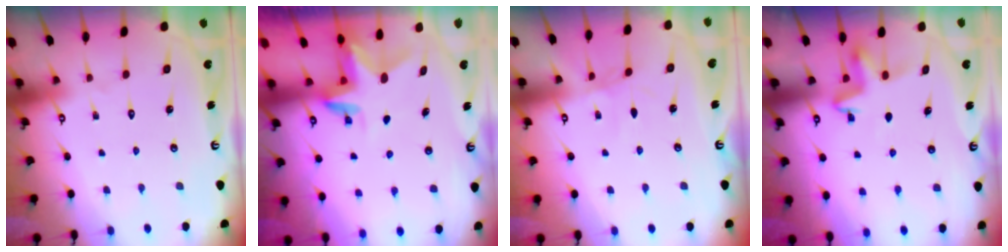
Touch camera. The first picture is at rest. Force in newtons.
{"total": 2.9, "press": 2.9, "slide": 0.2}
{"total": 2.3, "press": 2.3, "slide": 0.4}
{"total": 4.3, "press": 4.3, "slide": 0.4}